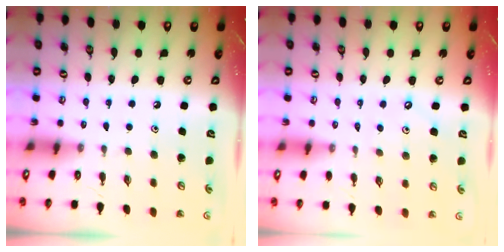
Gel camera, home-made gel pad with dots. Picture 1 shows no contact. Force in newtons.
{"total": 2.5, "press": 2.5, "slide": 0.5}